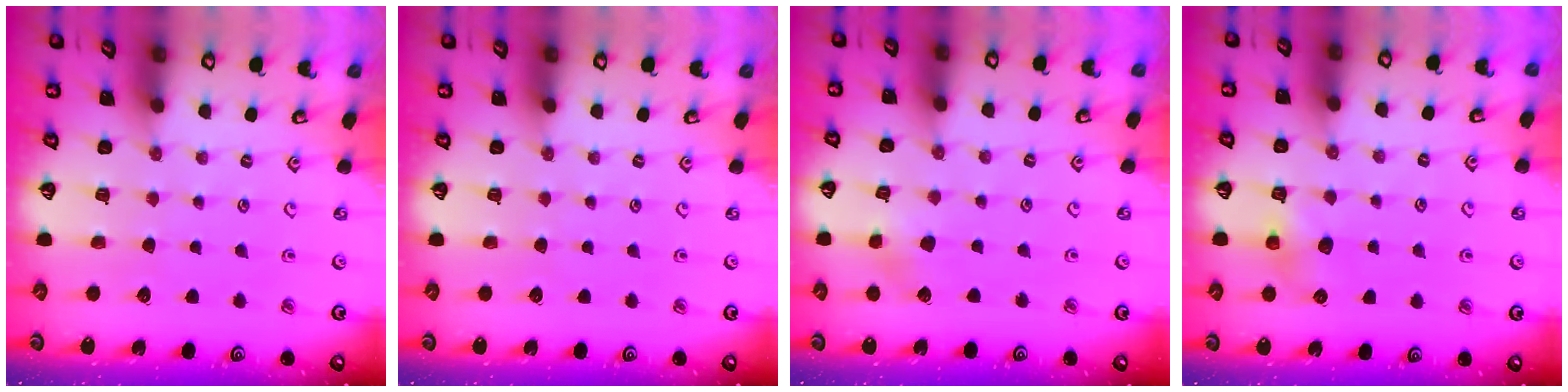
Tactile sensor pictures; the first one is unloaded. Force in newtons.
{"total": 0.0}
{"total": 5.4, "press": 5.3, "slide": 0.8}
{"total": 5.6, "press": 5.5, "slide": 0.4}